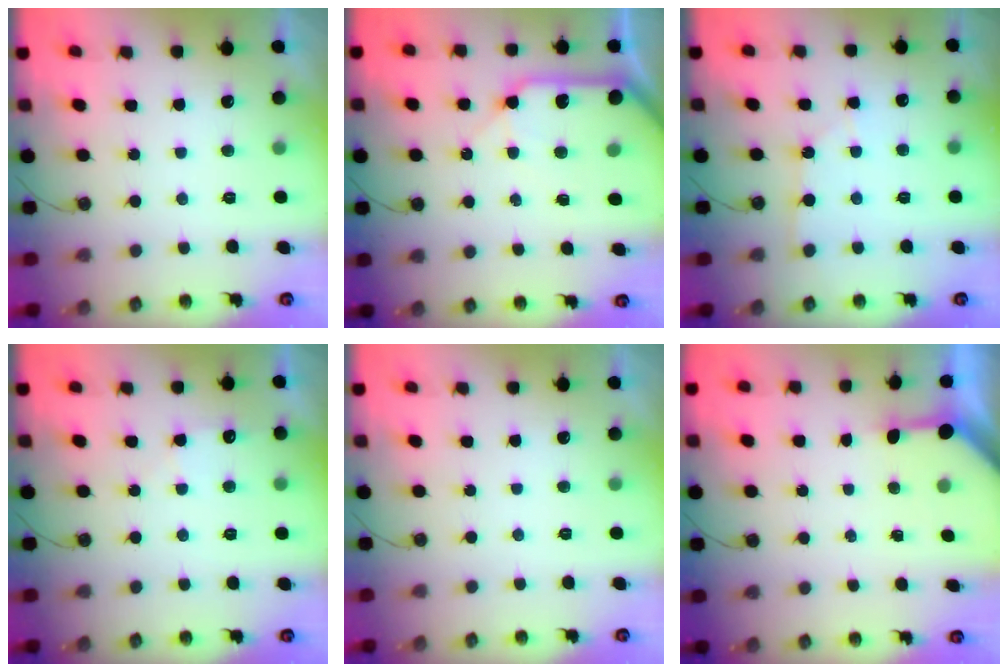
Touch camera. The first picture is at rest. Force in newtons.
{"total": 12.0, "press": 11.9, "slide": 1.6}
{"total": 7.1, "press": 7.1, "slide": 0.8}
{"total": 4.6, "press": 4.5, "slide": 0.5}
{"total": 0.0}
{"total": 3.1, "press": 3.1, "slide": 0.4}